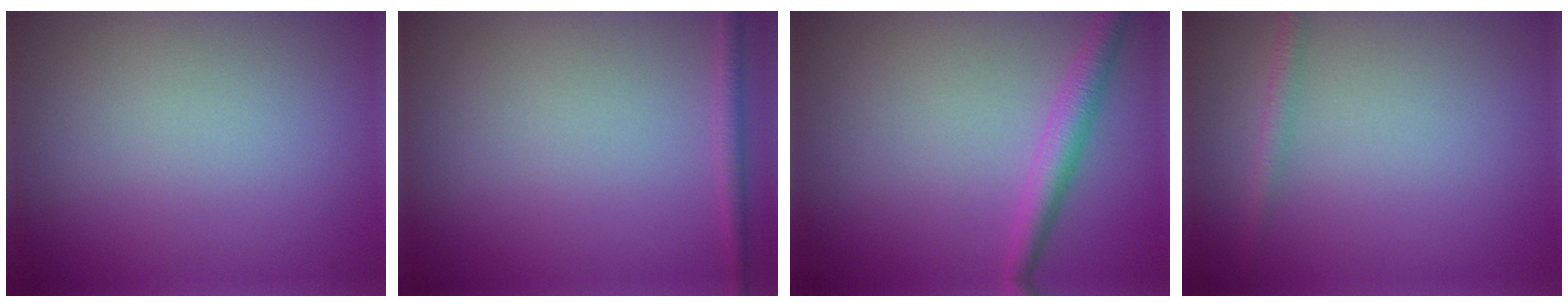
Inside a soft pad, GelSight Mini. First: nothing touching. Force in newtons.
{"total": 1.3, "press": 1.3, "slide": 0.1}
{"total": 2.8, "press": 2.8, "slide": 0.1}
{"total": 1.3, "press": 1.3, "slide": 0.1}